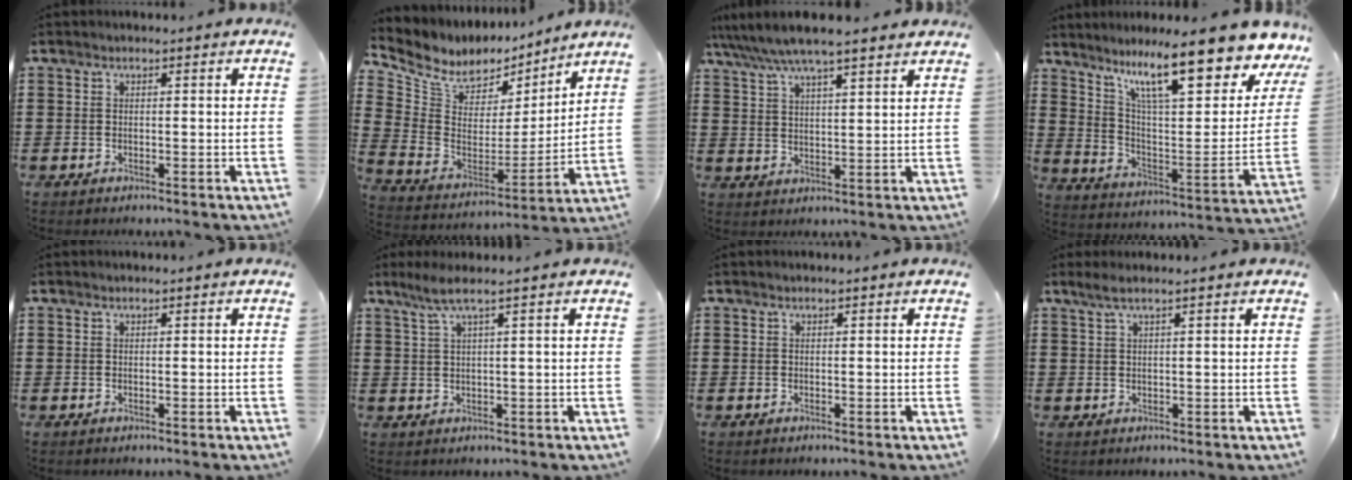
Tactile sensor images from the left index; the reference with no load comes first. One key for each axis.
{"total": 7.5, "fx": 5.7, "fy": 4.5, "fz": 1.7, "tx": -0.077, "ty": -0.036, "tz": 0.104}
{"total": 6.4, "fx": 5.5, "fy": 0.7, "fz": 3.2, "tx": -0.081, "ty": -0.019, "tz": 0.095}
{"total": 15.3, "fx": 10.5, "fy": 3.2, "fz": 10.6, "tx": -0.196, "ty": -0.058, "tz": 0.171}
{"total": 0.0}
{"total": 3.0, "fx": 1.5, "fy": -0.2, "fz": 2.6, "tx": -0.057, "ty": -0.001, "tz": 0.024}
{"total": 0.0}
{"total": 1.5, "fx": 0.8, "fy": -0.2, "fz": 1.2, "tx": -0.026, "ty": -0.002, "tz": 0.013}